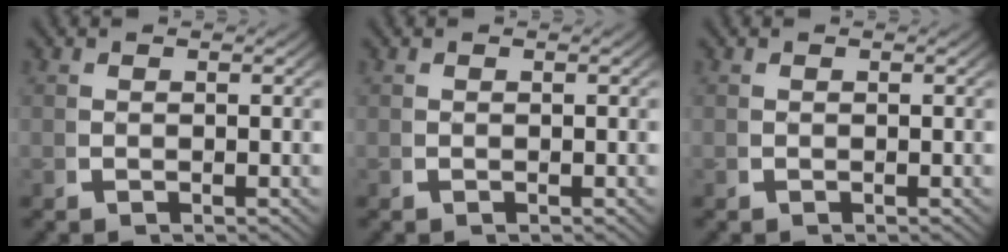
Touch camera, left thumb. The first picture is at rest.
{"total": 0.0}
{"total": 0.0}